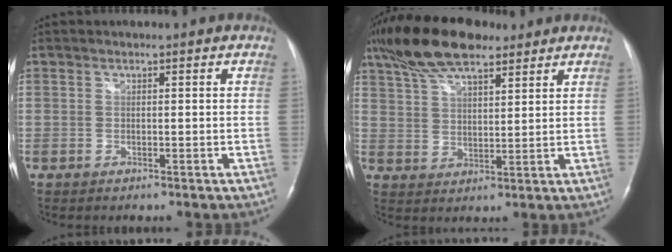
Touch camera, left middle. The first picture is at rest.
{"total": 13.0, "force": [9.7, 4.1, 7.6], "torque": [-0.156, 0.026, 0.176]}